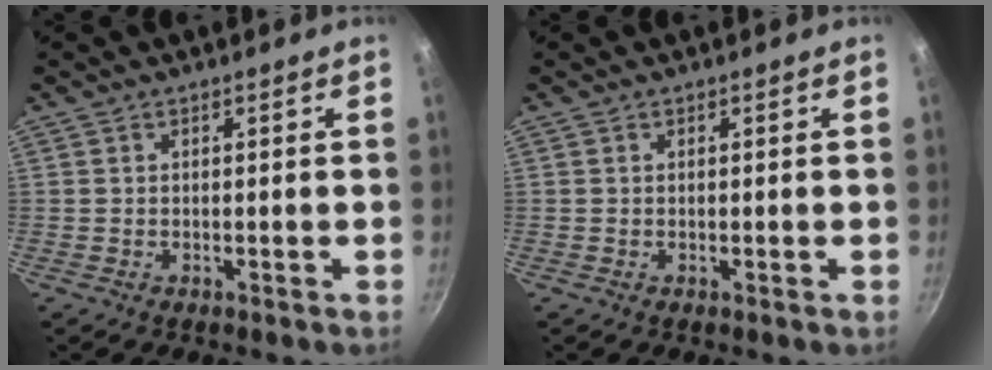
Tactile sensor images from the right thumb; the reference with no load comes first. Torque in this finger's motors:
{"motor_torque": [1.02, 0.89, 0.11, -0.23, 0.04]}